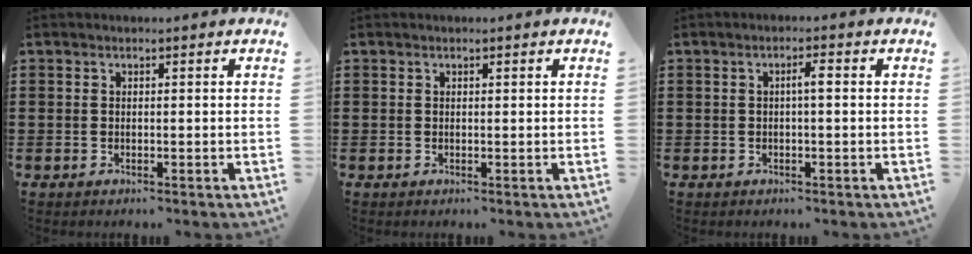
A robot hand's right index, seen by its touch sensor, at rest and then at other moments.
{"total": 0.0}
{"total": 1.9, "force": [-0.1, 0.2, 1.9], "torque": [-0.036, 0.003, -0.004]}